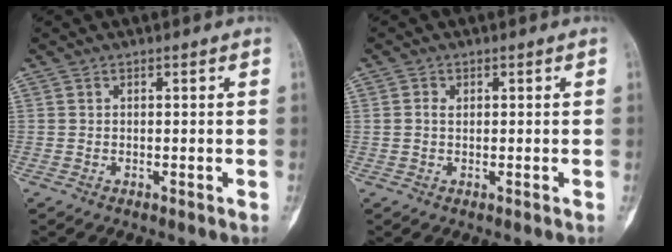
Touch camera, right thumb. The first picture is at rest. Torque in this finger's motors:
{"motor_torque": [-0.14, -0.01, -0.46, 0.14, -0.14]}